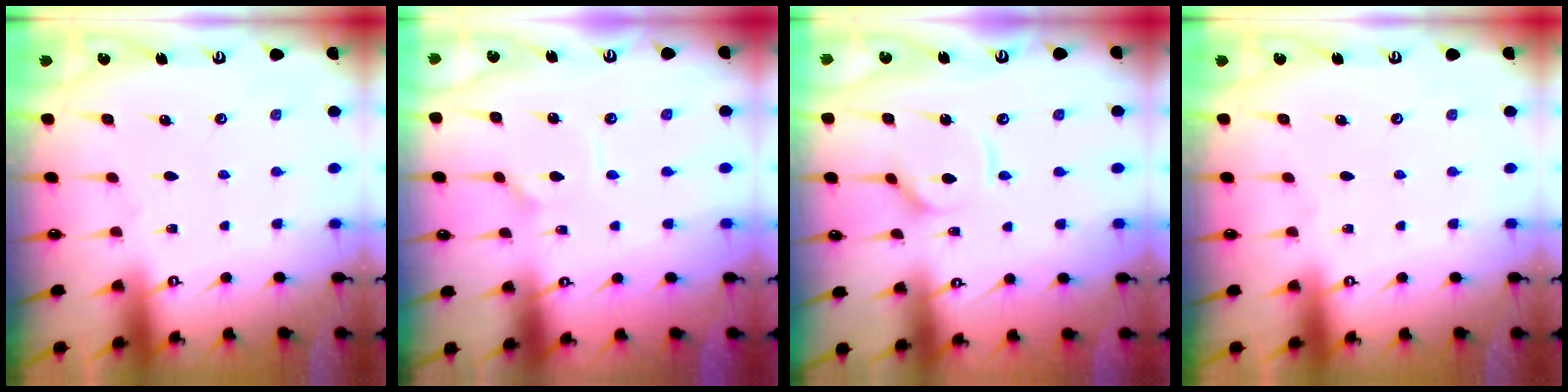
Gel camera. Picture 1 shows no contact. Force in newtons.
{"total": 2.1, "press": 2.1, "slide": 0.5}
{"total": 3.7, "press": 3.7, "slide": 0.5}
{"total": 0.0}